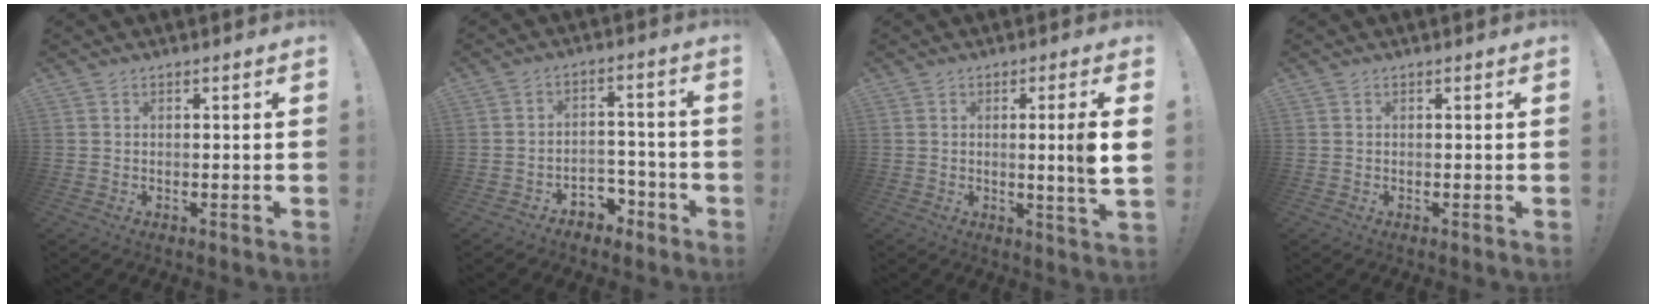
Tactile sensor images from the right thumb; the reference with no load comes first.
{"total": 6.2, "force": [-3.8, 4.3, 2.2], "torque": [-0.024, 0.032, -0.063]}
{"total": 7.2, "force": [0.4, -0.9, 7.2], "torque": [-0.107, -0.012, -0.001]}
{"total": 0.0}